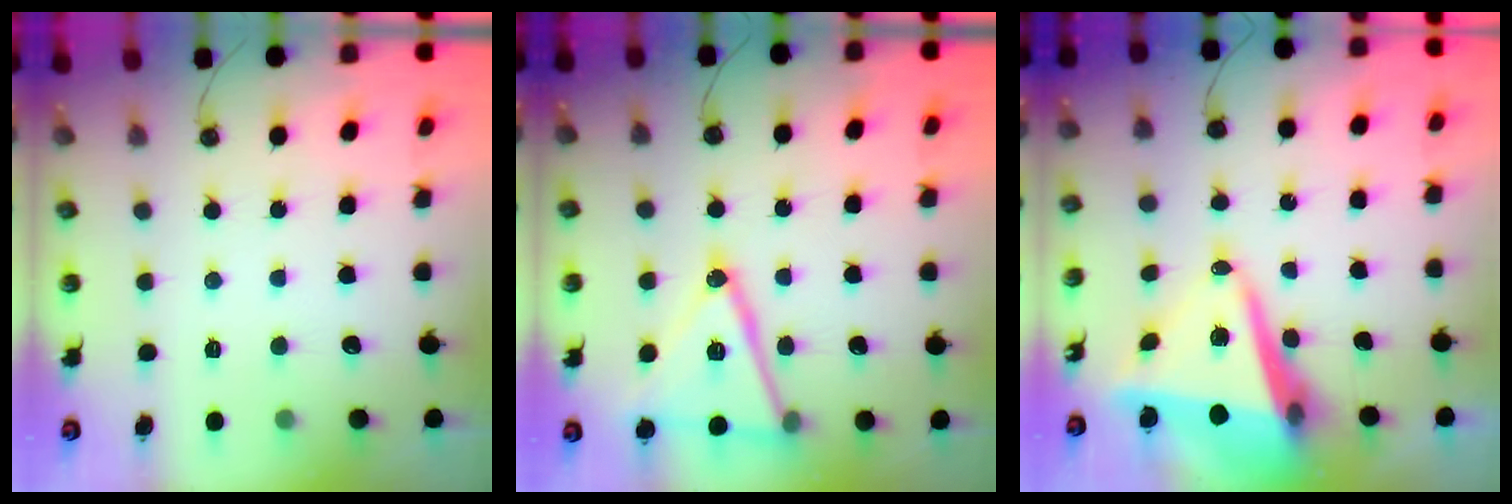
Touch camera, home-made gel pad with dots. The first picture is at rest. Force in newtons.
{"total": 19.4, "press": 19.1, "slide": 3.3}
{"total": 11.5, "press": 11.3, "slide": 2.0}